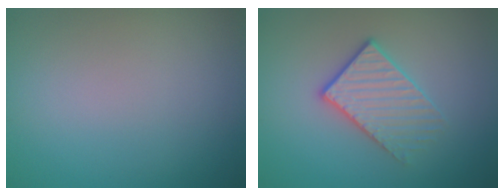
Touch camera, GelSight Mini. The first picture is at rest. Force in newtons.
{"total": 3.1, "press": 2.8, "slide": 1.3}